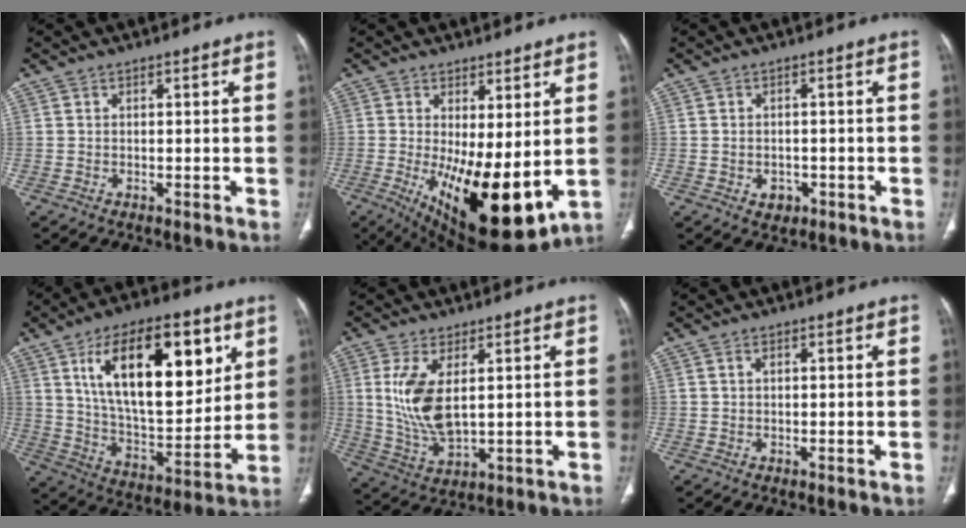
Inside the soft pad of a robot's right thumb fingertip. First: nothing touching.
{"total": 16.8, "force": [-1.6, 6.3, 15.5], "torque": [-0.246, -0.037, -0.003]}
{"total": 2.8, "force": [-1.0, 2.3, 1.3], "torque": [-0.011, 0.007, -0.006]}
{"total": 25.1, "force": [9.8, 11.5, 20.1], "torque": [-0.286, -0.038, 0.172]}
{"total": 10.6, "force": [2.3, 4.9, 9.2], "torque": [-0.193, -0.019, 0.059]}
{"total": 0.9, "force": [0.4, 0.5, 0.6], "torque": [-0.012, 0.004, 0.006]}